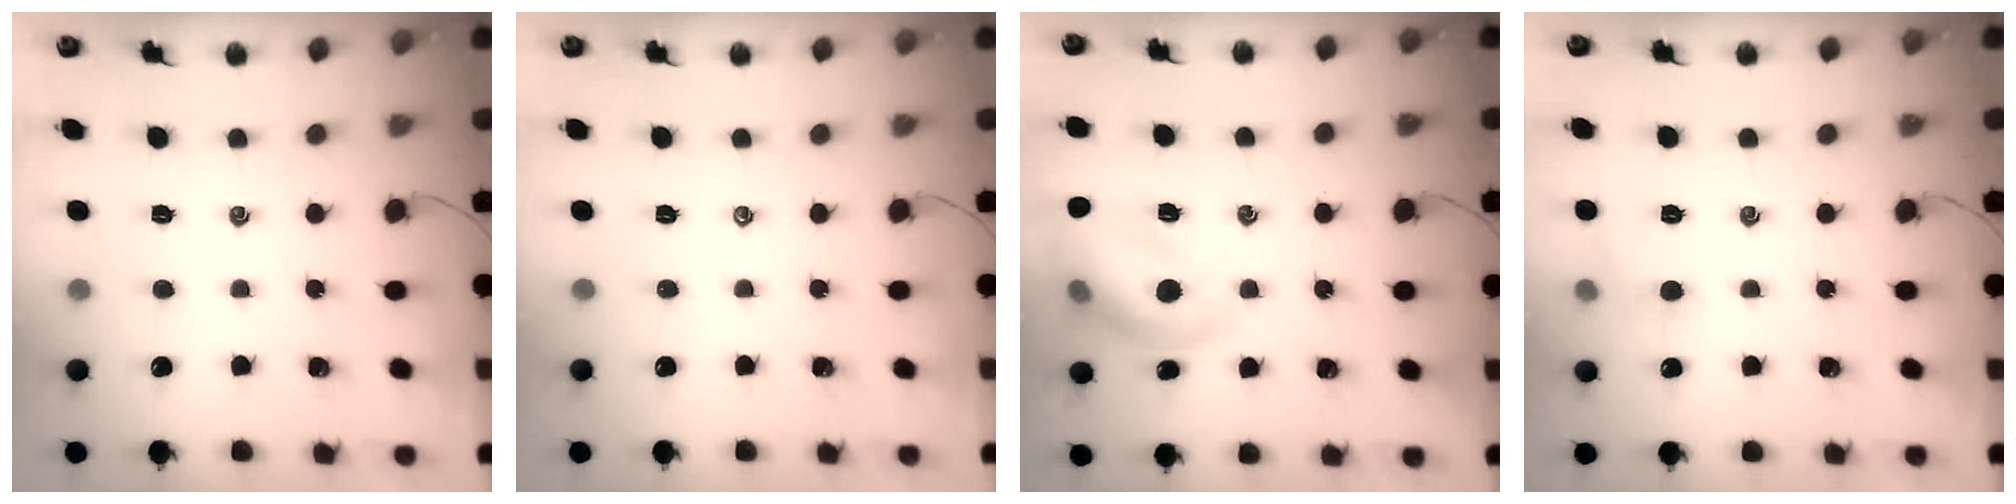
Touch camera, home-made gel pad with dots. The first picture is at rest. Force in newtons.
{"total": 0.0}
{"total": 14.3, "press": 14.3, "slide": 1.1}
{"total": 4.5, "press": 4.3, "slide": 1.5}